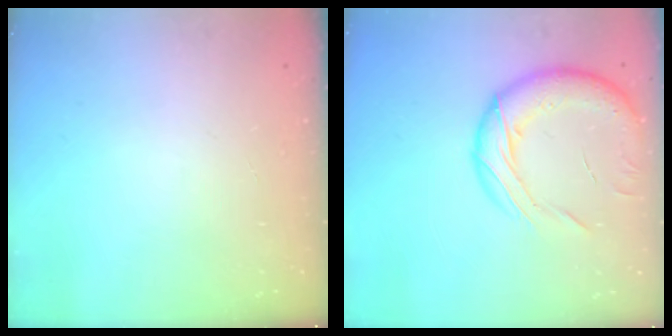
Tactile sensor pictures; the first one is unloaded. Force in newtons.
{"total": 18.0, "press": 17.7, "slide": 3.4}